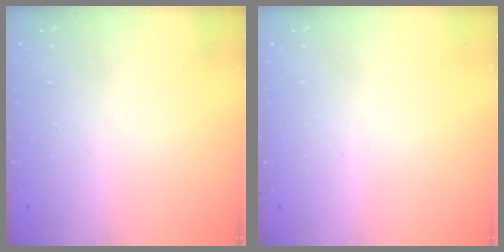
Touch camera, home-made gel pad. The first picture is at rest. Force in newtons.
{"total": 0.0}